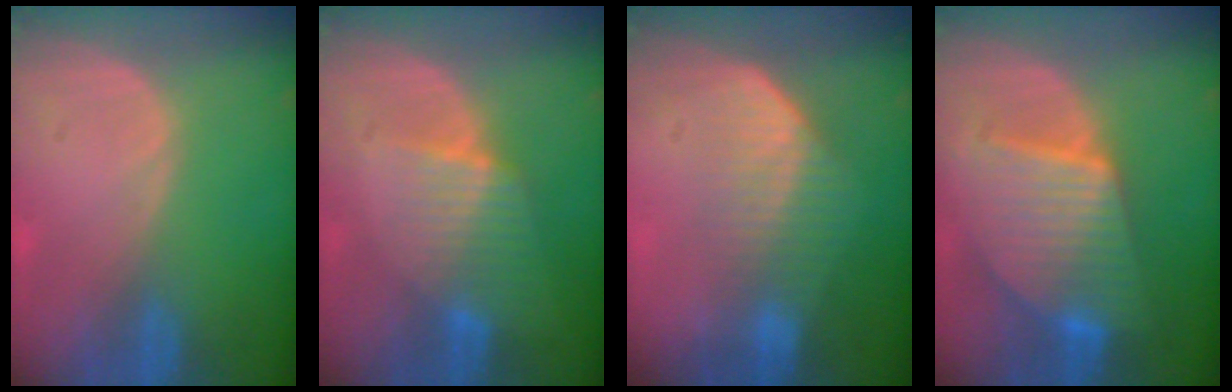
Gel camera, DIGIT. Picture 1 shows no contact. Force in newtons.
{"total": 6.6, "press": 5.8, "slide": 3.2}
{"total": 7.2, "press": 6.1, "slide": 3.8}
{"total": 10.0, "press": 10.0, "slide": 0.7}